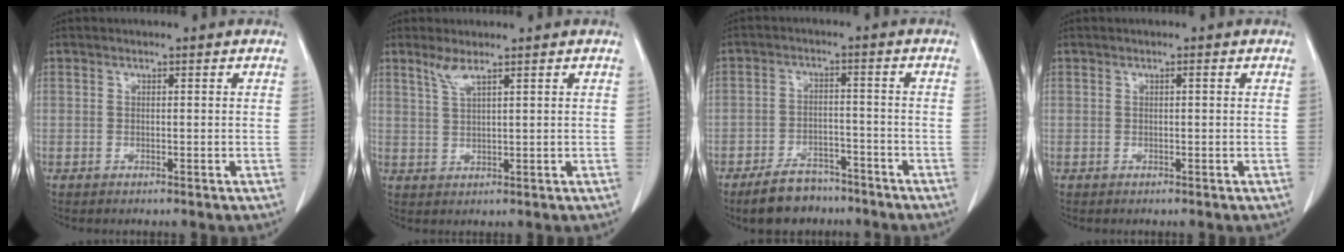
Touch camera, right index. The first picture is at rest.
{"total": 3.1, "force": [2.0, 0.5, 2.3], "torque": [-0.052, 0.004, 0.047]}
{"total": 8.3, "force": [-6.5, 4.2, 3.0], "torque": [-0.057, 0.001, -0.106]}
{"total": 0.6, "force": [0.1, 0.3, 0.5], "torque": [-0.012, 0.005, 0.005]}